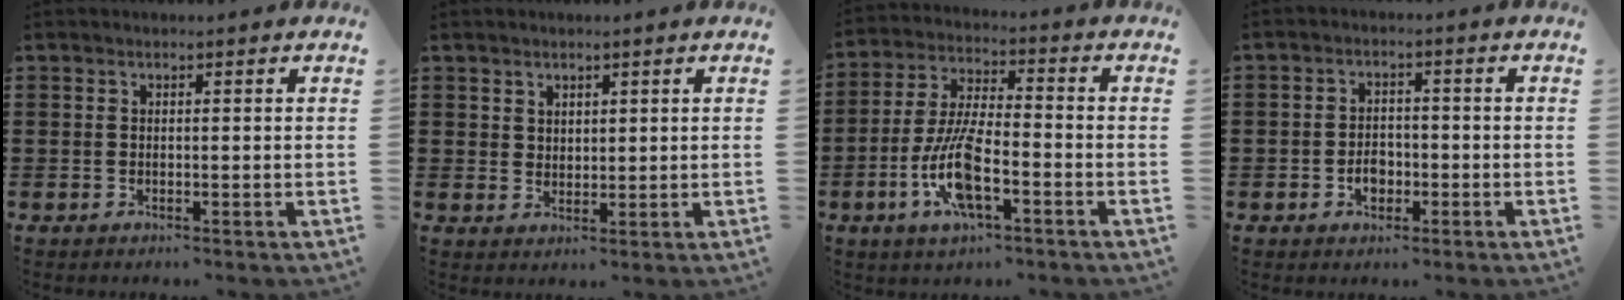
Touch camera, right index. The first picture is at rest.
{"total": 2.4, "force": [1.8, 1.5, 0.2], "torque": [-0.008, 0.005, 0.036]}
{"total": 10.3, "force": [-3.9, 3.1, 9.0], "torque": [-0.199, -0.008, -0.075]}
{"total": 3.2, "force": [-1.1, 2.4, 1.7], "torque": [-0.027, 0.001, -0.025]}